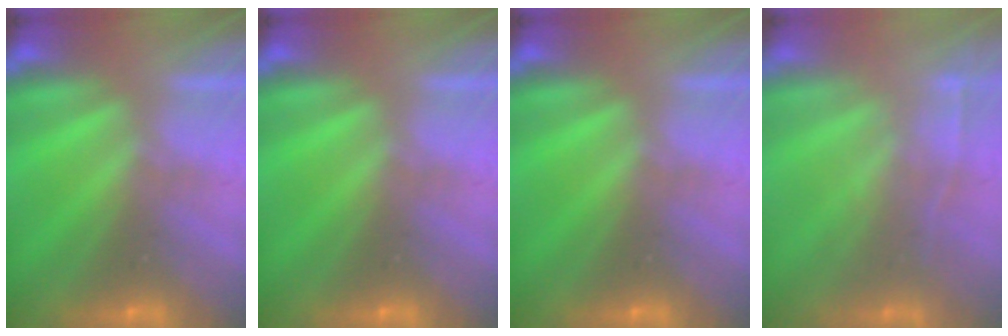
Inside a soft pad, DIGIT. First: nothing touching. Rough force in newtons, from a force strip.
{"total": 0.0}
{"total": 0.0}
{"total": 2.0}